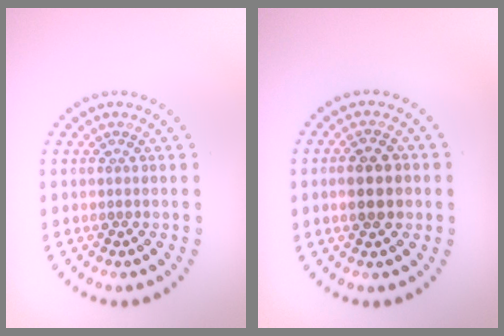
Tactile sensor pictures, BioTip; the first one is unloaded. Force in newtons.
{"total": 3.7, "press": 3.7, "slide": 0.1}